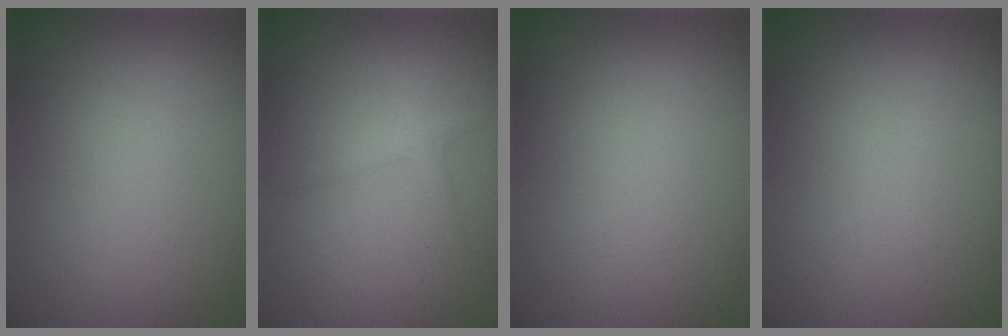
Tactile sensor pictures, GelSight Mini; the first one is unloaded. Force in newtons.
{"total": 1.4, "press": 1.4, "slide": 0.0}
{"total": 0.0}
{"total": 0.0}